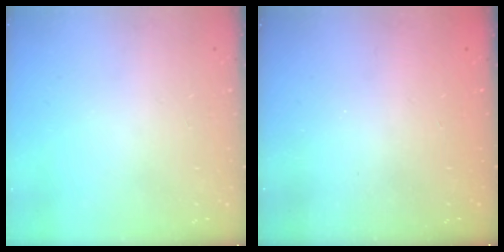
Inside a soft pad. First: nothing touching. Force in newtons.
{"total": 2.3, "press": 2.2, "slide": 0.7}